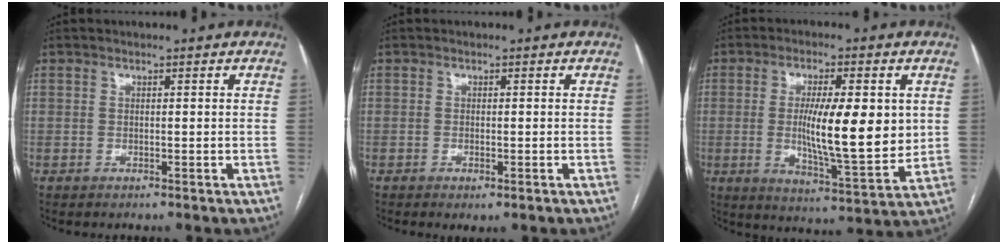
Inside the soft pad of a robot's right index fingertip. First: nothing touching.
{"total": 1.4, "force": [-0.7, 0.3, 1.1], "torque": [-0.019, -0.004, -0.007]}
{"total": 13.0, "force": [1.0, 2.4, 12.7], "torque": [-0.212, -0.016, 0.018]}